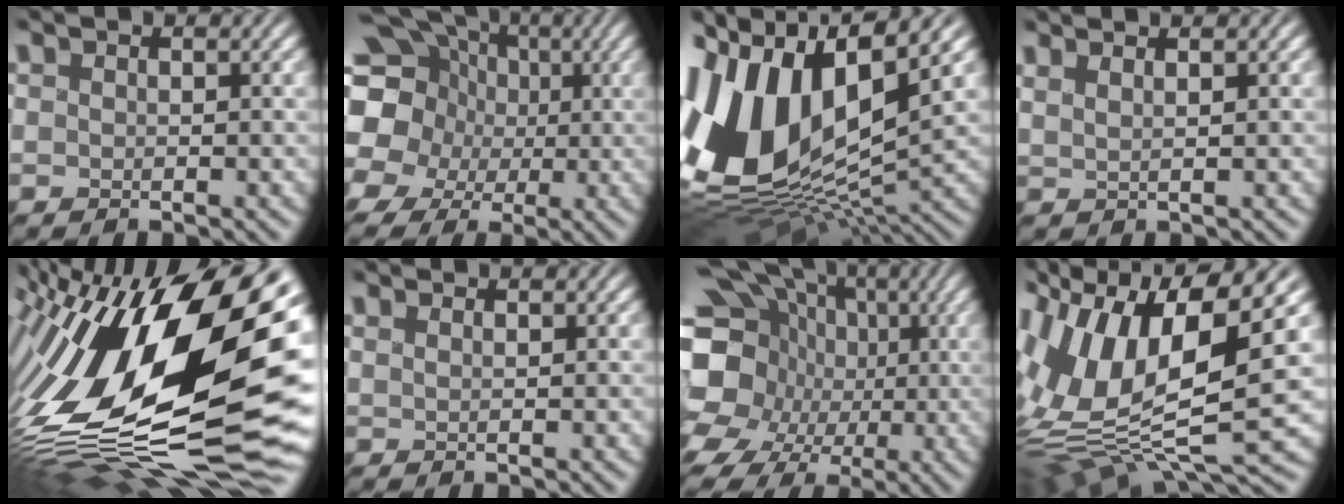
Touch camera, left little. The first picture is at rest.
{"total": 19.4, "force": [3.7, 17.4, 7.8], "torque": [-0.191, 0.016, 0.021]}
{"total": 15.1, "force": [1.7, 8.3, 12.6], "torque": [-0.269, 0.014, 0.019]}
{"total": 3.0, "force": [1.8, 1.1, 2.1], "torque": [-0.008, 0.021, -0.005]}
{"total": 20.5, "force": [-0.5, 9.4, 18.2], "torque": [-0.340, -0.013, -0.022]}
{"total": 0.0}
{"total": 18.4, "force": [-1.4, 16.0, 8.9], "torque": [-0.195, -0.002, -0.057]}
{"total": 14.1, "force": [0.8, 6.2, 12.6], "torque": [-0.264, -0.002, 0.011]}